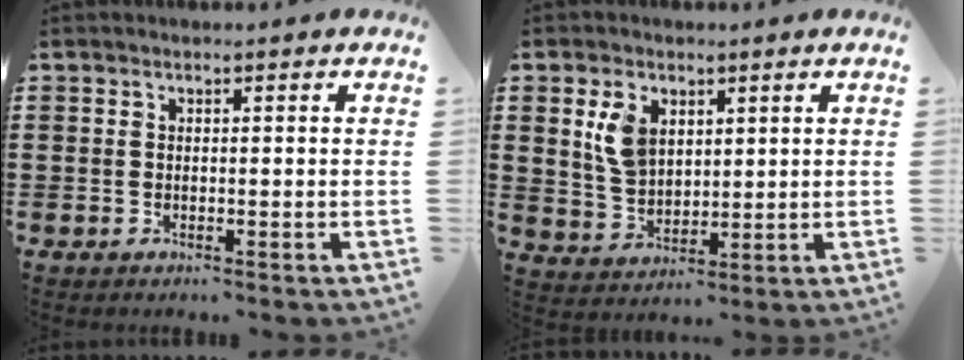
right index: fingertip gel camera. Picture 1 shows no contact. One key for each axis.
{"total": 6.4, "fx": 2.5, "fy": 4.3, "fz": 4.0, "tx": -0.101, "ty": 0.010, "tz": 0.044}